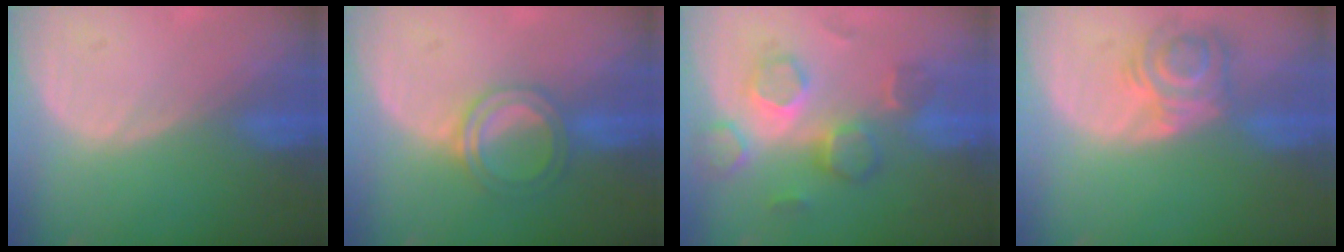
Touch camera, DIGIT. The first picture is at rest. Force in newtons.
{"total": 5.0, "press": 4.7, "slide": 1.8}
{"total": 9.1, "press": 7.8, "slide": 4.6}
{"total": 5.6, "press": 5.5, "slide": 1.0}